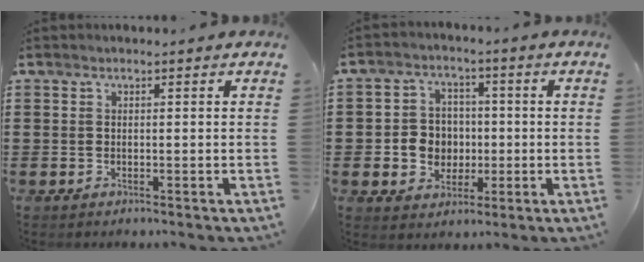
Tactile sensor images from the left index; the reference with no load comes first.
{"total": 5.8, "force": [-0.5, 5.5, 1.8], "torque": [-0.046, 0.014, -0.009]}